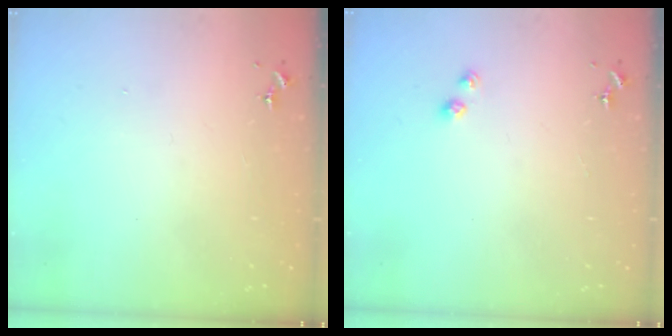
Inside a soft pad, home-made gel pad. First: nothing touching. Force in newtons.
{"total": 2.6, "press": 2.6, "slide": 0.3}